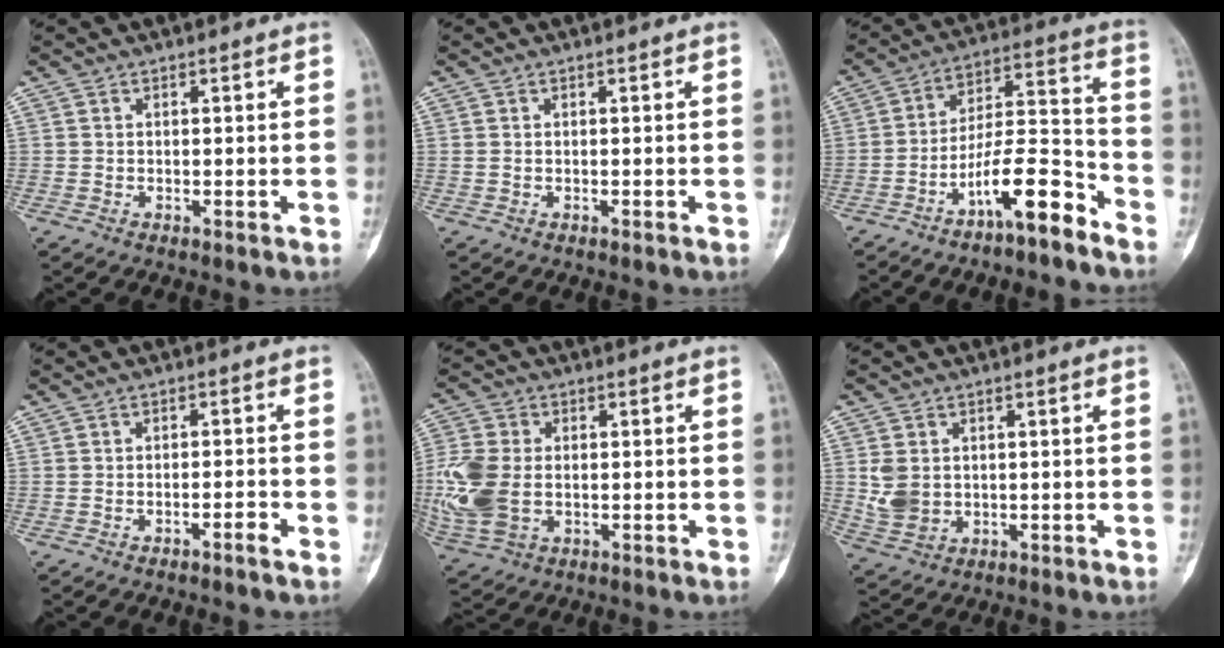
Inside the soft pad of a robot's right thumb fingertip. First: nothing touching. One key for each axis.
{"total": 0.0}
{"total": 12.2, "fx": -7.9, "fy": 3.0, "fz": 8.8, "tx": -0.153, "ty": 0.085, "tz": -0.138}
{"total": 1.8, "fx": -1.3, "fy": 0.1, "fz": 1.3, "tx": -0.025, "ty": 0.017, "tz": -0.021}
{"total": 13.0, "fx": -1.0, "fy": 8.9, "fz": 9.5, "tx": -0.238, "ty": -0.002, "tz": -0.011}
{"total": 5.6, "fx": 0.6, "fy": 4.5, "fz": 3.3, "tx": -0.057, "ty": -0.005, "tz": 0.026}